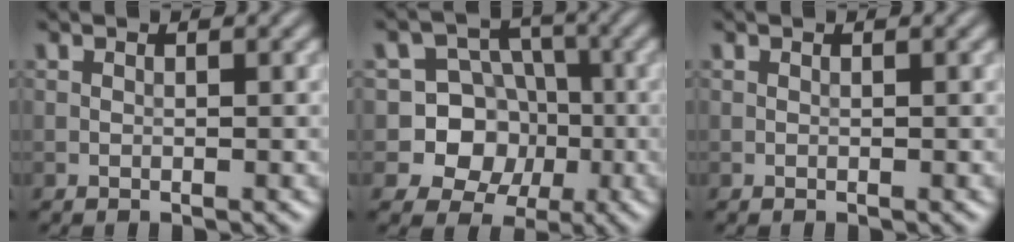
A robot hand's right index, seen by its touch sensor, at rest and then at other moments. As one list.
[{"total": 8.3, "force": [-1.6, 7.8, 2.5], "torque": [-0.036, 0.025, -0.064]}, {"total": 0.0}]